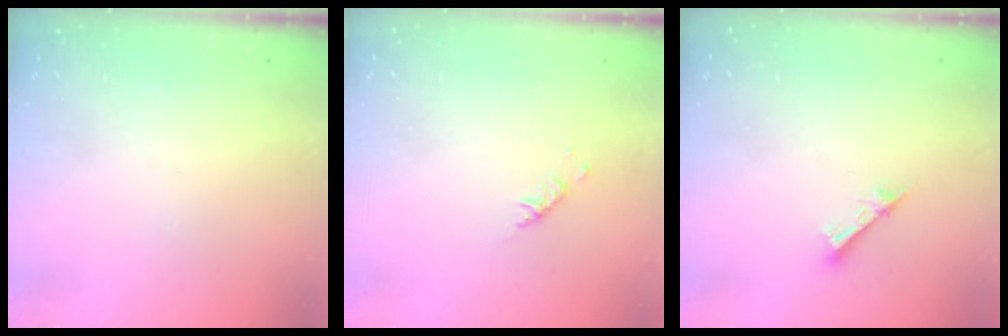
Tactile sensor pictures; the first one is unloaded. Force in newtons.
{"total": 2.9, "press": 2.9, "slide": 0.6}
{"total": 2.6, "press": 2.6, "slide": 0.1}